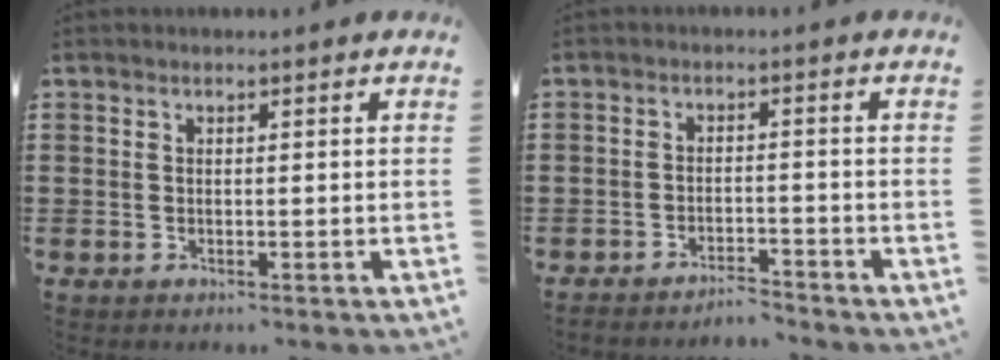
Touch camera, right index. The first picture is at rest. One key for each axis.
{"total": 3.1, "fx": -3.0, "fy": 0.1, "fz": -0.2, "tx": -0.005, "ty": 0.001, "tz": -0.066}